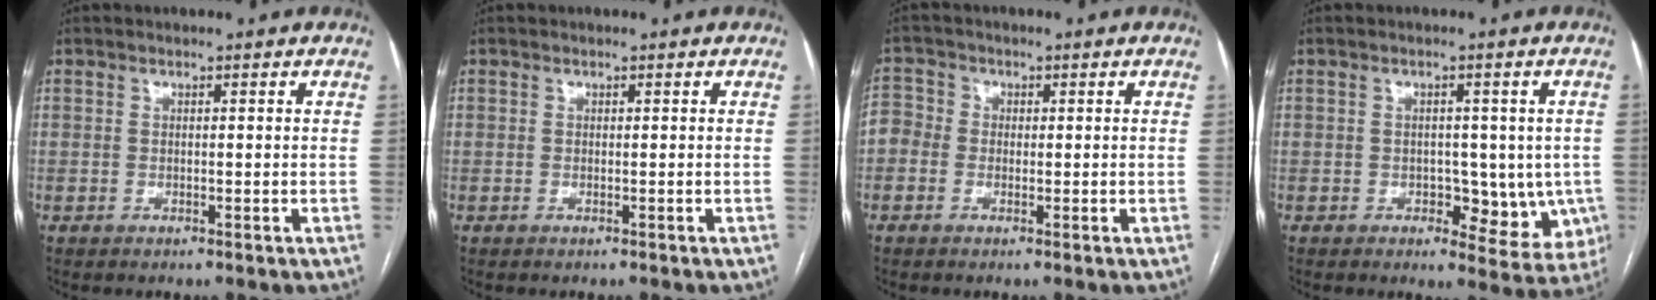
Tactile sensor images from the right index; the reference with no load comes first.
{"total": 0.0}
{"total": 5.2, "force": [-0.5, 5.0, 1.4], "torque": [-0.035, 0.023, -0.020]}
{"total": 7.5, "force": [-1.7, 4.9, 5.4], "torque": [-0.045, 0.007, -0.015]}